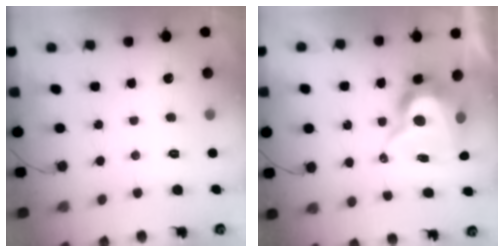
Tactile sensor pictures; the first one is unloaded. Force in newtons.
{"total": 12.5, "press": 12.5, "slide": 0.8}